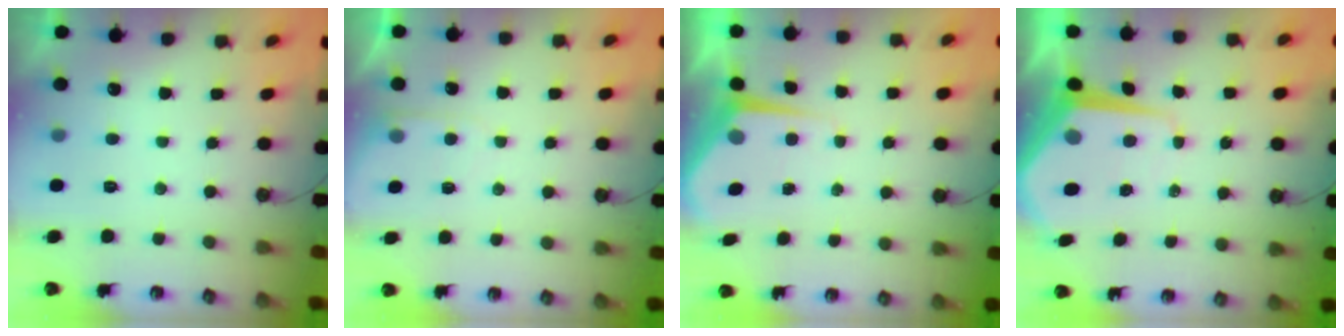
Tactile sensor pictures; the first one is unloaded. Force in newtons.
{"total": 4.3, "press": 4.2, "slide": 0.6}
{"total": 4.9, "press": 4.9, "slide": 0.3}
{"total": 9.3, "press": 9.3, "slide": 0.7}